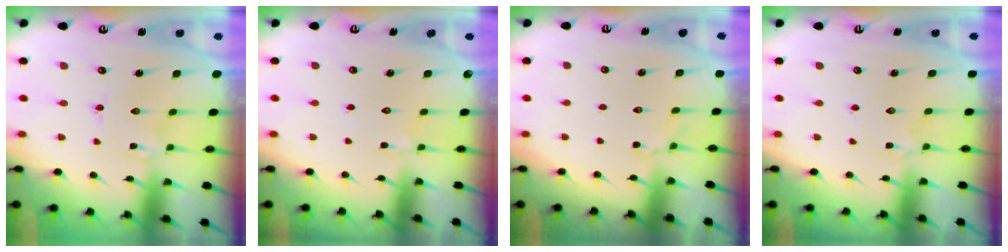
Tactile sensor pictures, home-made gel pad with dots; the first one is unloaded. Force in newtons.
{"total": 1.9, "press": 1.9, "slide": 0.2}
{"total": 4.7, "press": 4.4, "slide": 1.5}
{"total": 2.5, "press": 2.5, "slide": 0.3}